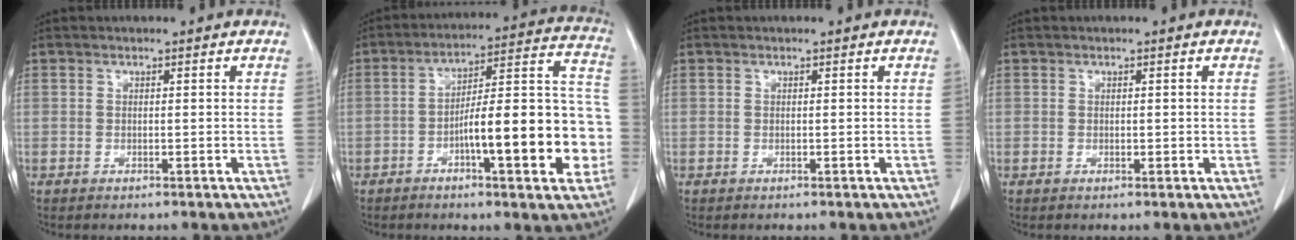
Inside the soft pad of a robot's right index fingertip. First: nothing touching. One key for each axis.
{"total": 17.9, "fx": -5.0, "fy": 3.5, "fz": 16.9, "tx": -0.219, "ty": 0.032, "tz": -0.070}
{"total": 0.0}
{"total": 0.7, "fx": 0.1, "fy": 0.5, "fz": 0.6, "tx": -0.006, "ty": -0.001, "tz": 0.003}